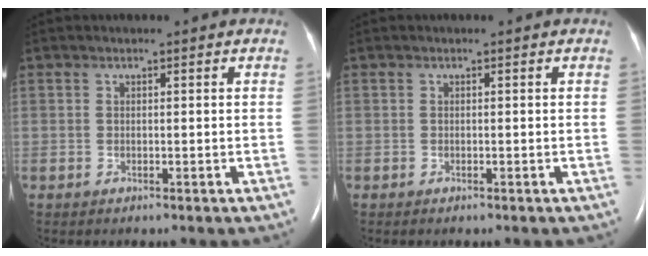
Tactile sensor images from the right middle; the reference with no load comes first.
{"total": 0.0}